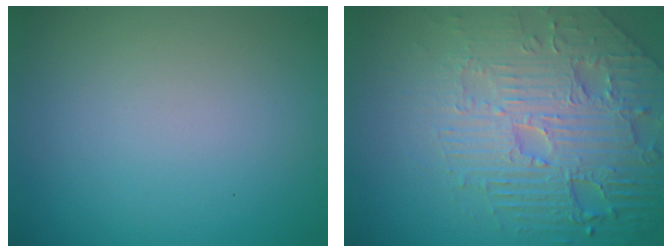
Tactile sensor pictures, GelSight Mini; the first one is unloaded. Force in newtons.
{"total": 7.0, "press": 5.7, "slide": 4.1}